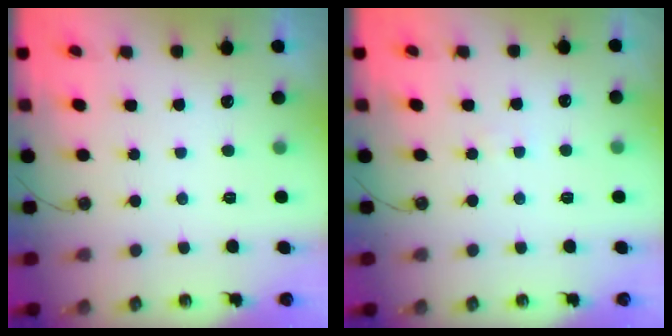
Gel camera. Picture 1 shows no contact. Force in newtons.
{"total": 0.9, "press": 0.9, "slide": 0.1}